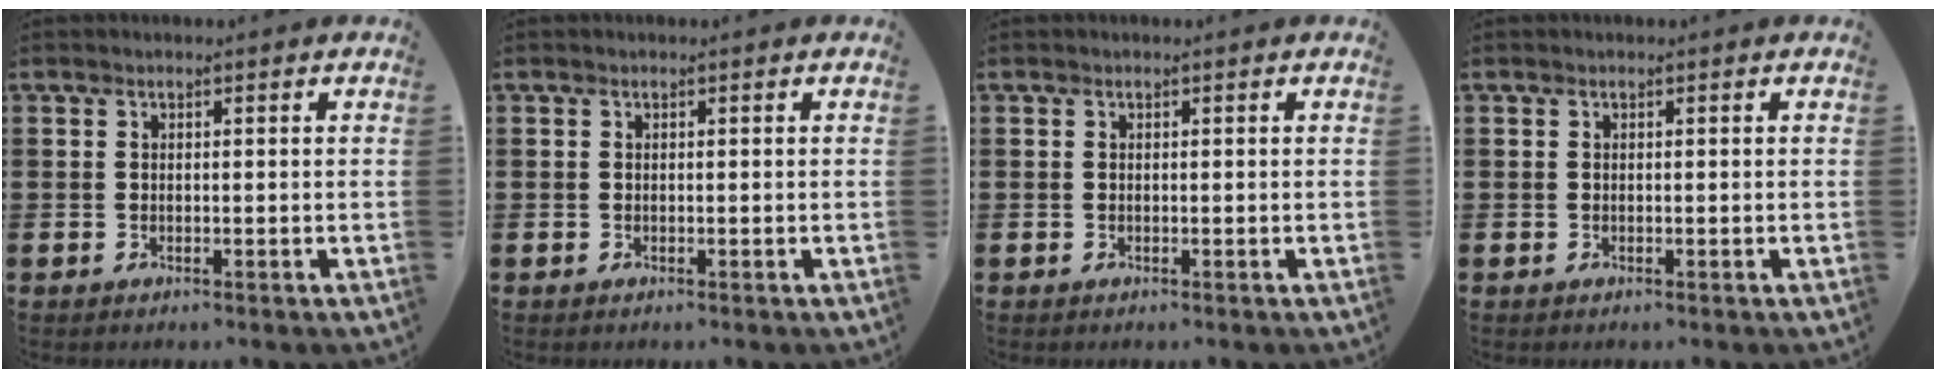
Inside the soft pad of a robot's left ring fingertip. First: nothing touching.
{"total": 0.0}
{"total": 0.0}
{"total": 0.0}